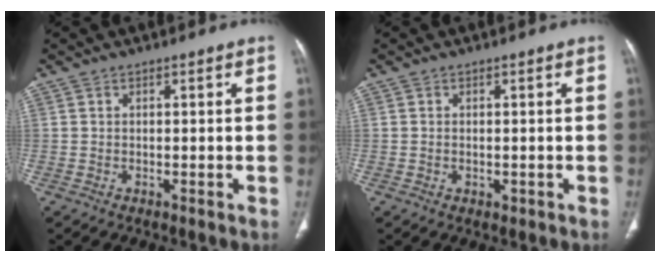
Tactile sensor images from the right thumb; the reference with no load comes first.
{"total": 0.5, "force": [-0.1, 0.4, 0.3], "torque": [-0.005, 0.004, 0.000]}